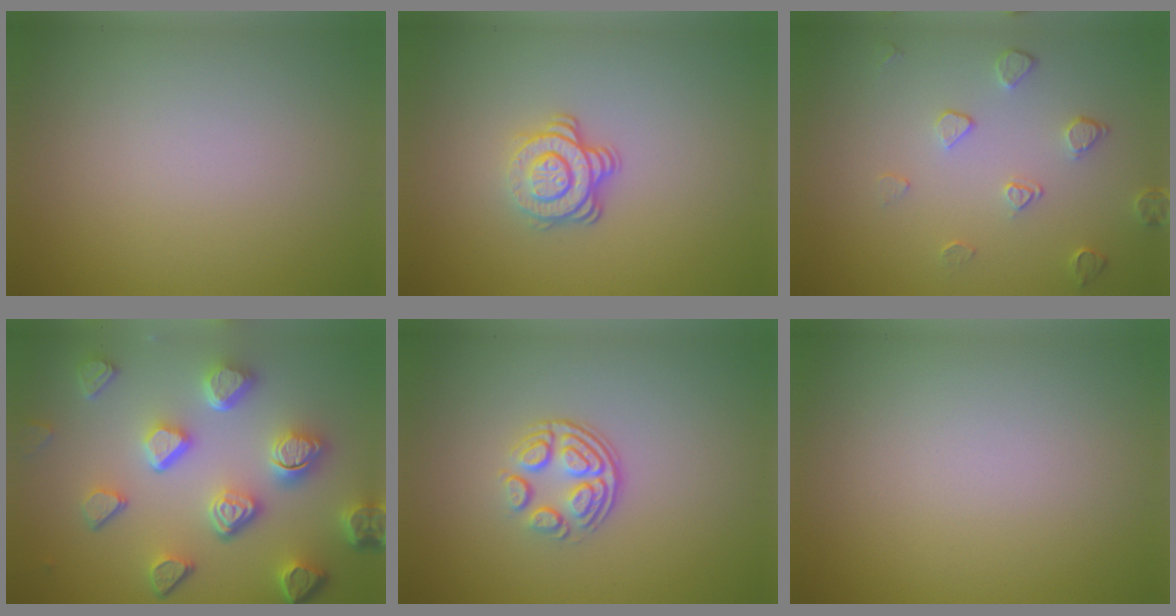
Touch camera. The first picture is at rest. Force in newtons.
{"total": 3.5, "press": 2.5, "slide": 2.4}
{"total": 2.0, "press": 1.3, "slide": 1.5}
{"total": 7.1, "press": 5.4, "slide": 4.6}
{"total": 3.5, "press": 2.4, "slide": 2.5}
{"total": 0.0}